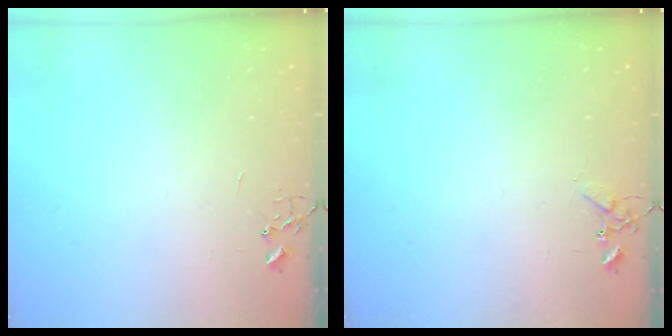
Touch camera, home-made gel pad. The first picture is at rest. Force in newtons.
{"total": 4.7, "press": 4.6, "slide": 0.6}